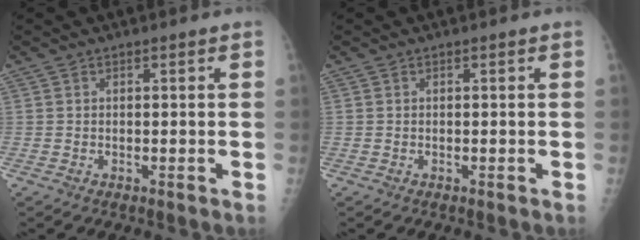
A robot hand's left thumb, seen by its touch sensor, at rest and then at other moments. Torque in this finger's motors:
{"motor_torque": [-0.01, 0.06, -0.01, 0.02, 0.00]}